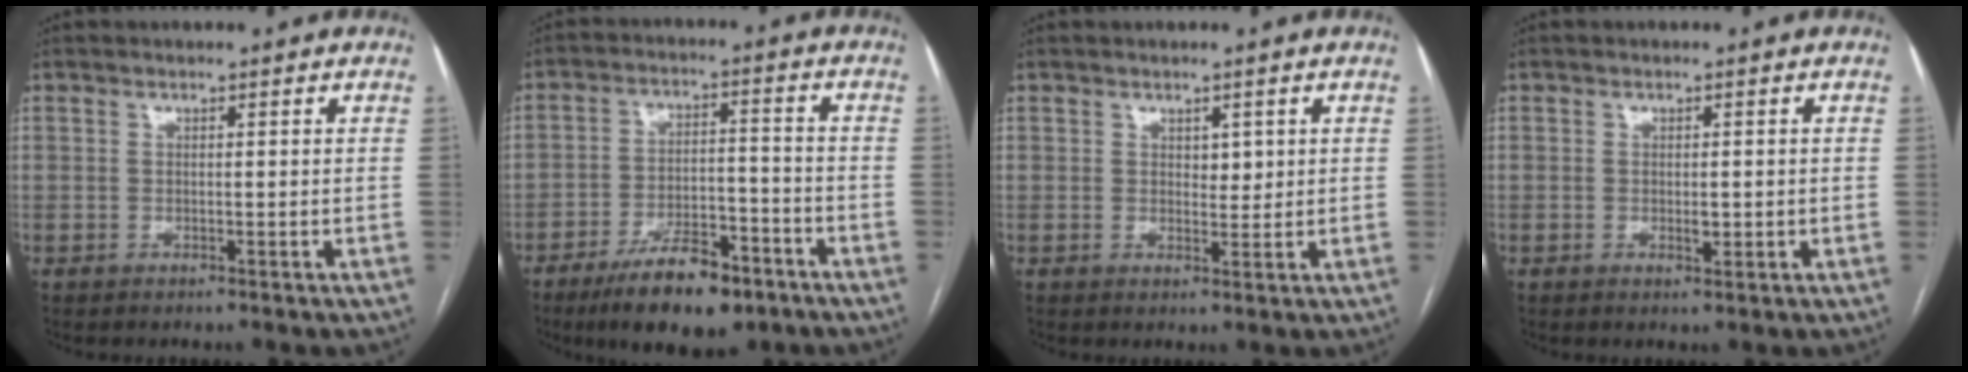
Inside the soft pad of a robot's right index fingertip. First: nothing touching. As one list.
[{"total": 12.1, "force": [-8.1, 4.1, 8.0], "torque": [-0.131, -0.001, -0.133]}, {"total": 2.0, "force": [0.7, 1.2, 1.5], "torque": [-0.017, -0.003, 0.012]}, {"total": 1.8, "force": [-0.2, 0.7, 1.6], "torque": [-0.026, -0.002, -0.001]}]